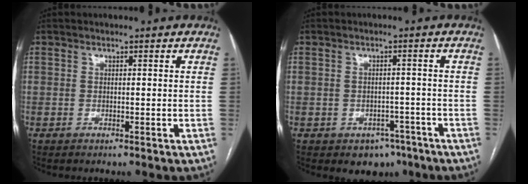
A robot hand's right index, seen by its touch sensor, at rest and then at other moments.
{"total": 4.8, "force": [-3.1, 3.3, 1.6], "torque": [-0.009, 0.011, -0.035]}